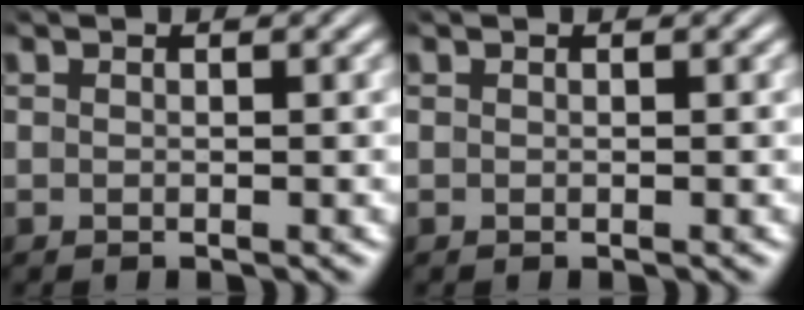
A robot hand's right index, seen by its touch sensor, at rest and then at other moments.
{"total": 0.0}